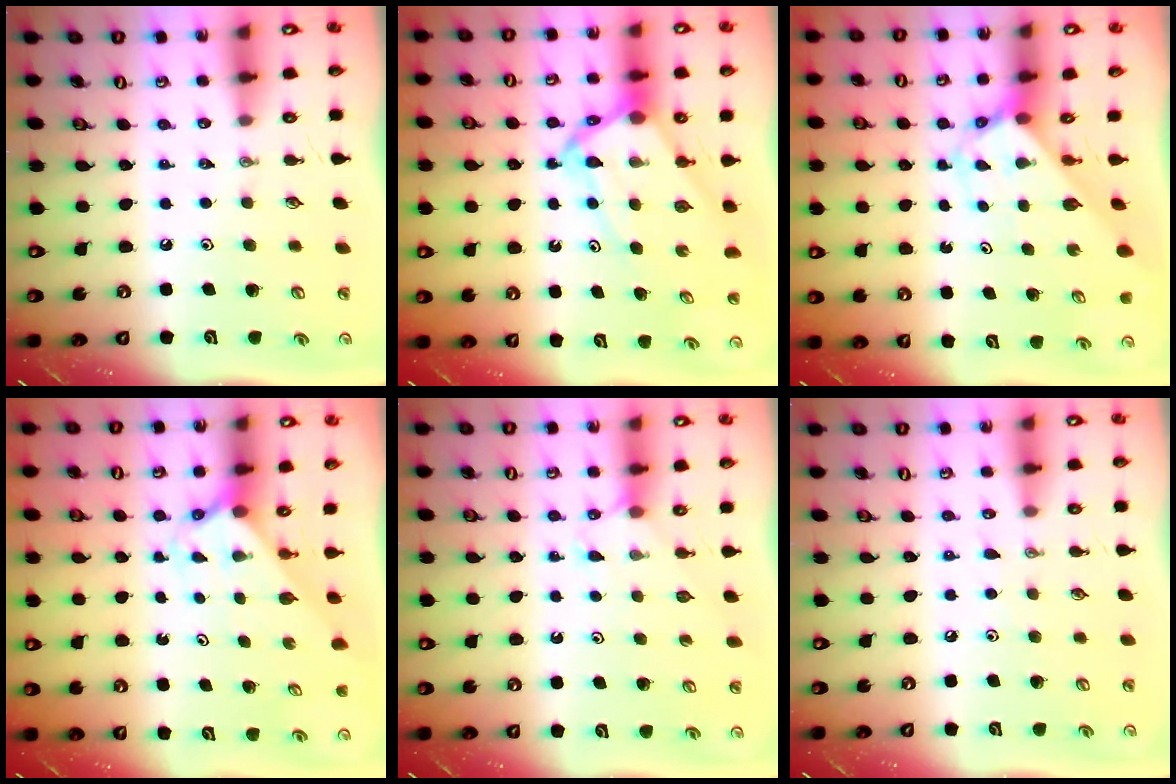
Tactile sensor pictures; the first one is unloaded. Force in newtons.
{"total": 9.5, "press": 9.5, "slide": 0.8}
{"total": 2.7, "press": 2.7, "slide": 0.2}
{"total": 2.1, "press": 2.1, "slide": 0.2}
{"total": 4.1, "press": 4.0, "slide": 0.5}
{"total": 2.7, "press": 2.6, "slide": 0.3}